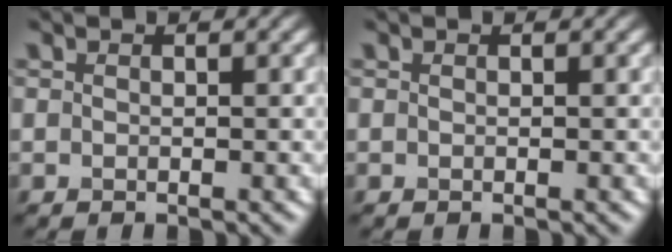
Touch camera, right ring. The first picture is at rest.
{"total": 0.0}